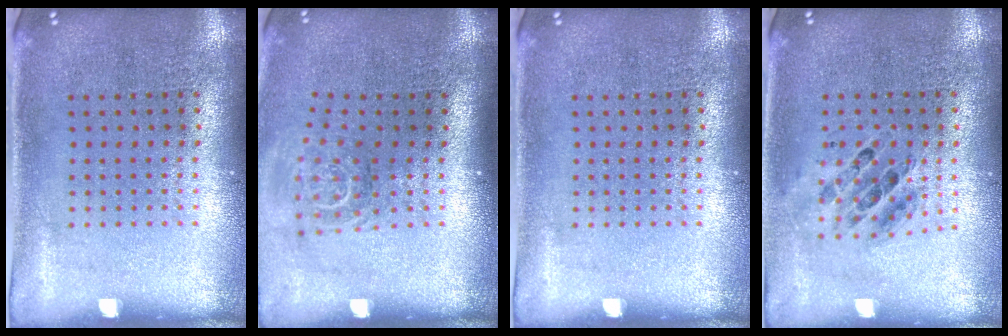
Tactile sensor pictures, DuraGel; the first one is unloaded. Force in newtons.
{"total": 1.7, "press": 1.2, "slide": 1.2}
{"total": 0.0}
{"total": 0.7, "press": 0.7, "slide": 0.1}